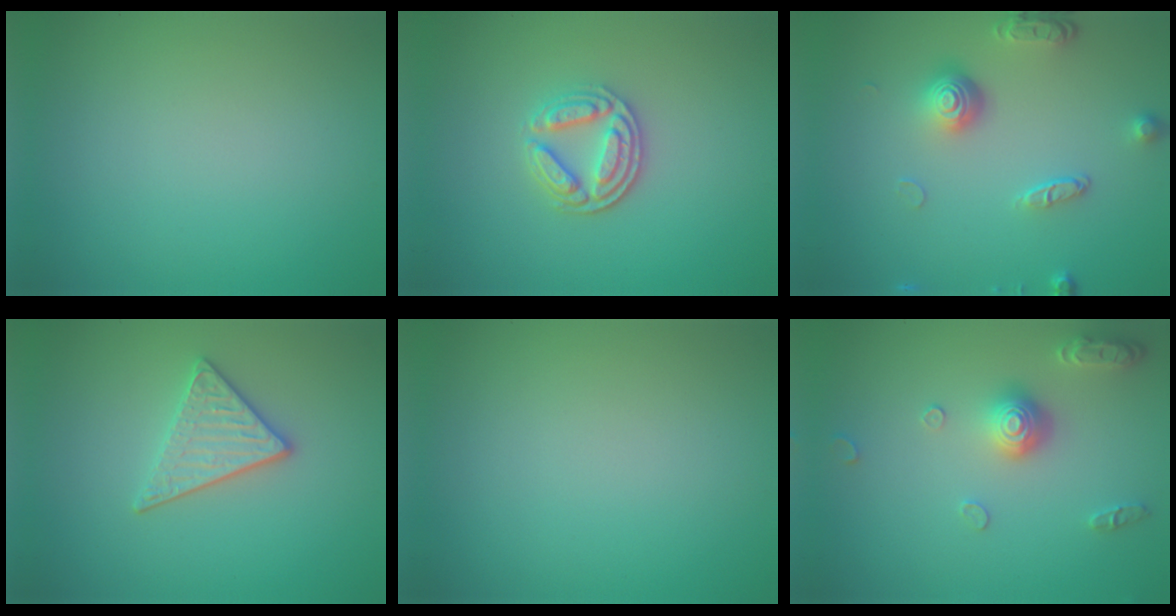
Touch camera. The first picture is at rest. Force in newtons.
{"total": 3.6, "press": 3.1, "slide": 1.7}
{"total": 4.2, "press": 3.0, "slide": 2.9}
{"total": 3.0, "press": 2.8, "slide": 1.3}
{"total": 0.0}
{"total": 3.0, "press": 2.9, "slide": 0.7}